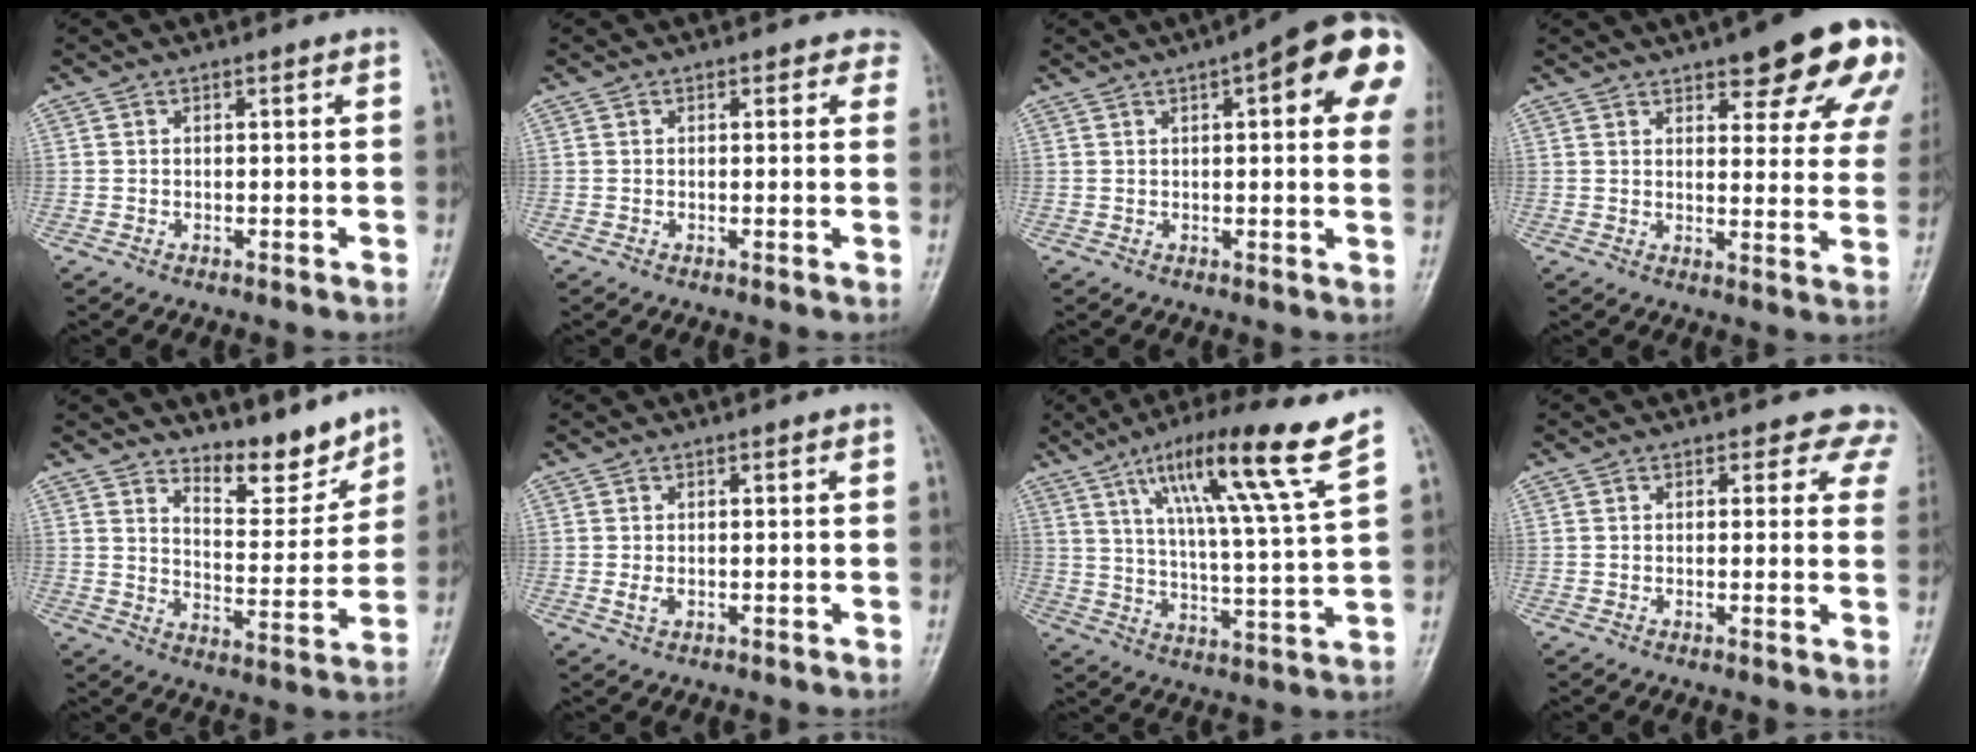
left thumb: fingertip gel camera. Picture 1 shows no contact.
{"total": 2.7, "force": [2.0, 1.6, 0.7], "torque": [0.025, -0.006, 0.005]}
{"total": 16.5, "force": [5.5, 4.8, 14.8], "torque": [-0.176, 0.005, 0.058]}
{"total": 18.7, "force": [10.8, 6.1, 13.9], "torque": [-0.140, -0.035, 0.125]}
{"total": 8.9, "force": [7.9, 2.6, 3.1], "torque": [-0.017, -0.074, 0.134]}
{"total": 1.5, "force": [-0.2, 0.9, 1.2], "torque": [-0.023, 0.000, -0.002]}
{"total": 16.4, "force": [9.8, -0.4, 13.1], "torque": [-0.209, -0.045, 0.157]}
{"total": 5.4, "force": [4.4, 3.0, 0.9], "torque": [0.033, -0.015, 0.022]}